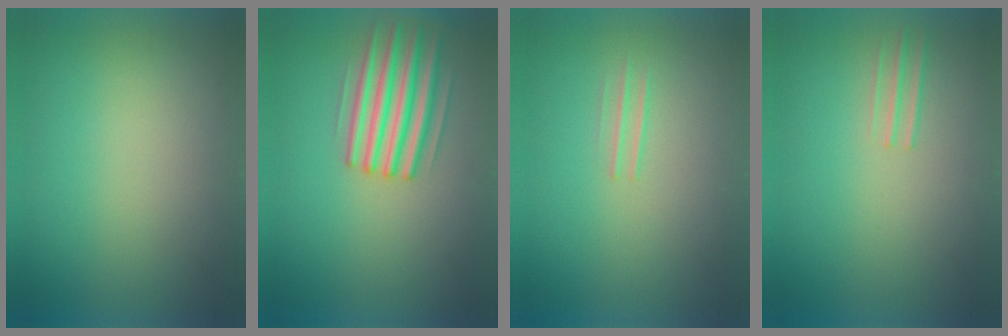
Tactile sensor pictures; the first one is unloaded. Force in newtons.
{"total": 4.3}
{"total": 1.2}
{"total": 1.1}